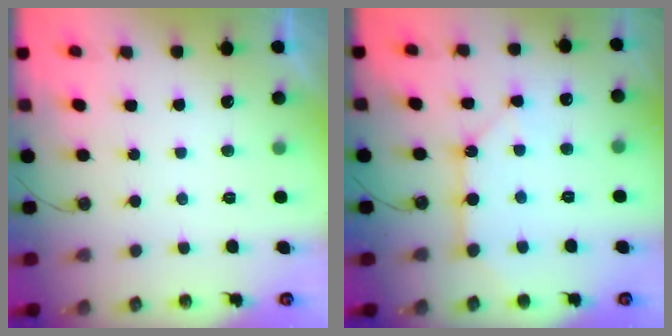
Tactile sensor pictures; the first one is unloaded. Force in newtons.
{"total": 8.8, "press": 8.8, "slide": 0.8}